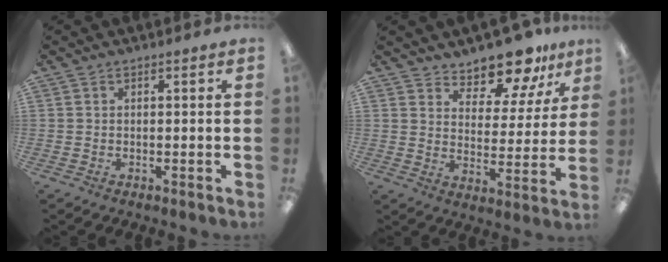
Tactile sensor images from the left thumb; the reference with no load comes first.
{"total": 11.9, "force": [10.9, 3.7, 2.9], "torque": [-0.047, -0.090, 0.200]}